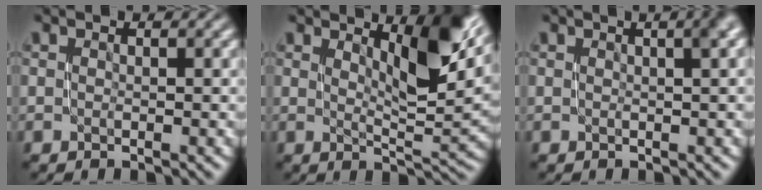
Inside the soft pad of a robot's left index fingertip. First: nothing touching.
{"total": 7.1, "force": [3.6, 1.7, 5.9], "torque": [-0.080, -0.005, 0.067]}
{"total": 3.9, "force": [1.2, 1.4, 3.4], "torque": [-0.017, 0.020, -0.007]}